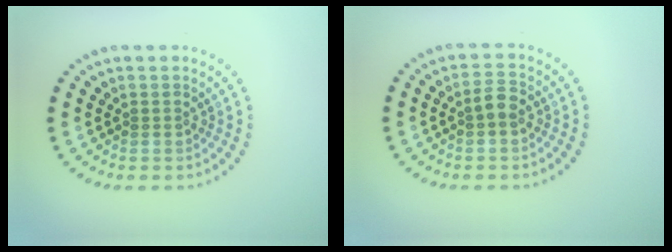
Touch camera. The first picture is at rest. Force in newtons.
{"total": 1.8, "press": 1.7, "slide": 0.3}